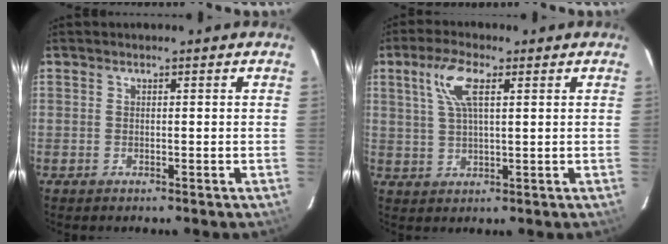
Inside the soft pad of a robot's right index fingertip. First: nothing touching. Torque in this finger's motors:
{"motor_torque": [0.60, 0.10, 0.42, 0.12]}